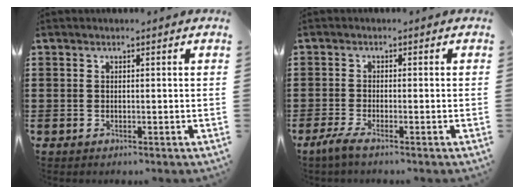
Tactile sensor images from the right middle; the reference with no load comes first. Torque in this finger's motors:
{"motor_torque": [1.18, 0.36, 0.16, 0.05]}